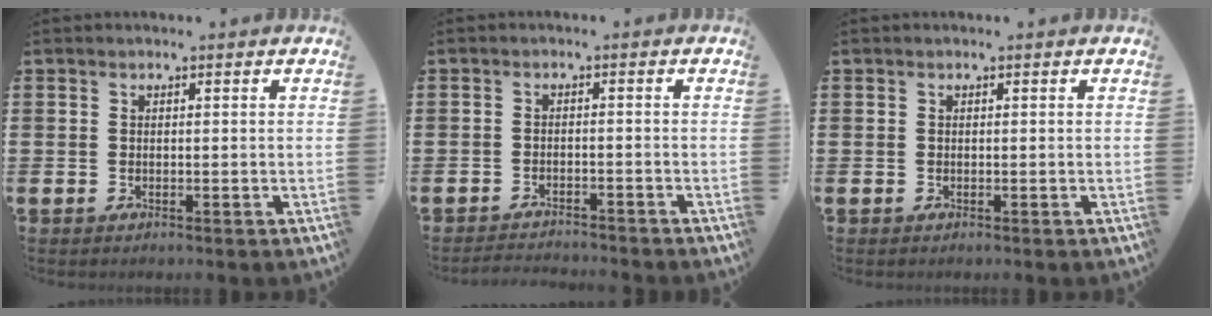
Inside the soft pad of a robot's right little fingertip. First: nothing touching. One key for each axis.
{"total": 1.9, "fx": -1.8, "fy": -0.1, "fz": 0.0, "tx": -0.003, "ty": 0.003, "tz": -0.039}
{"total": 0.0}